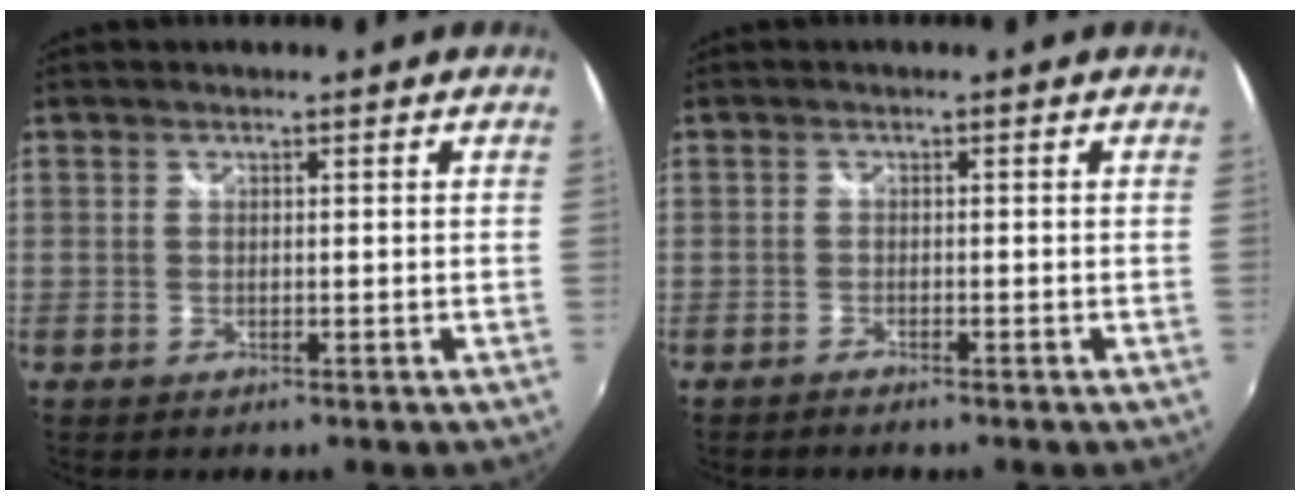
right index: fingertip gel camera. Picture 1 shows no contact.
{"total": 1.3, "force": [-1.3, 0.2, 0.4], "torque": [-0.018, -0.005, -0.026]}